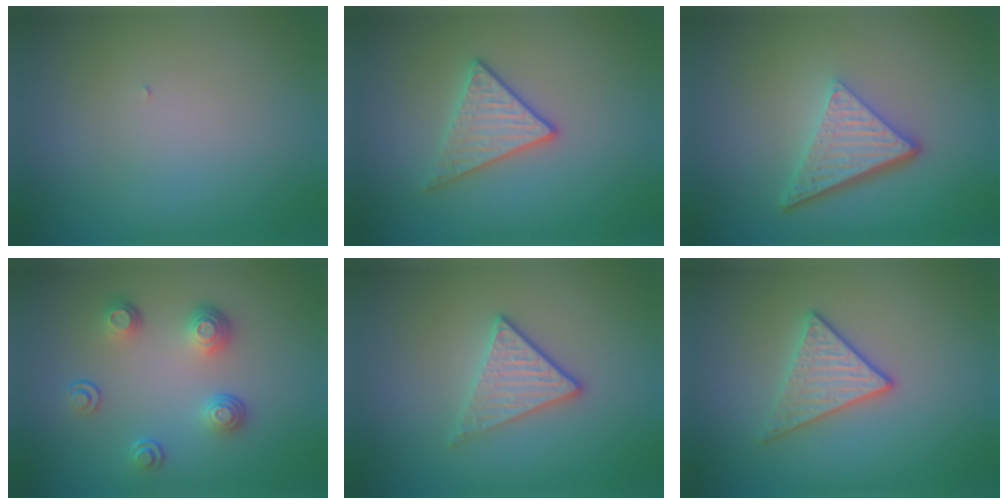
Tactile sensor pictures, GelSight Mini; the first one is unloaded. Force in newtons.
{"total": 2.8, "press": 2.6, "slide": 1.0}
{"total": 5.2, "press": 3.6, "slide": 3.8}
{"total": 3.6, "press": 2.7, "slide": 2.4}
{"total": 2.9, "press": 2.6, "slide": 1.2}
{"total": 2.8, "press": 2.6, "slide": 1.0}